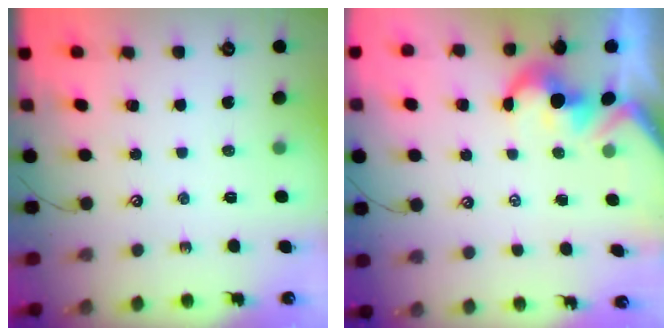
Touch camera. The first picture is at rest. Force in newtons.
{"total": 1.6, "press": 1.3, "slide": 1.0}